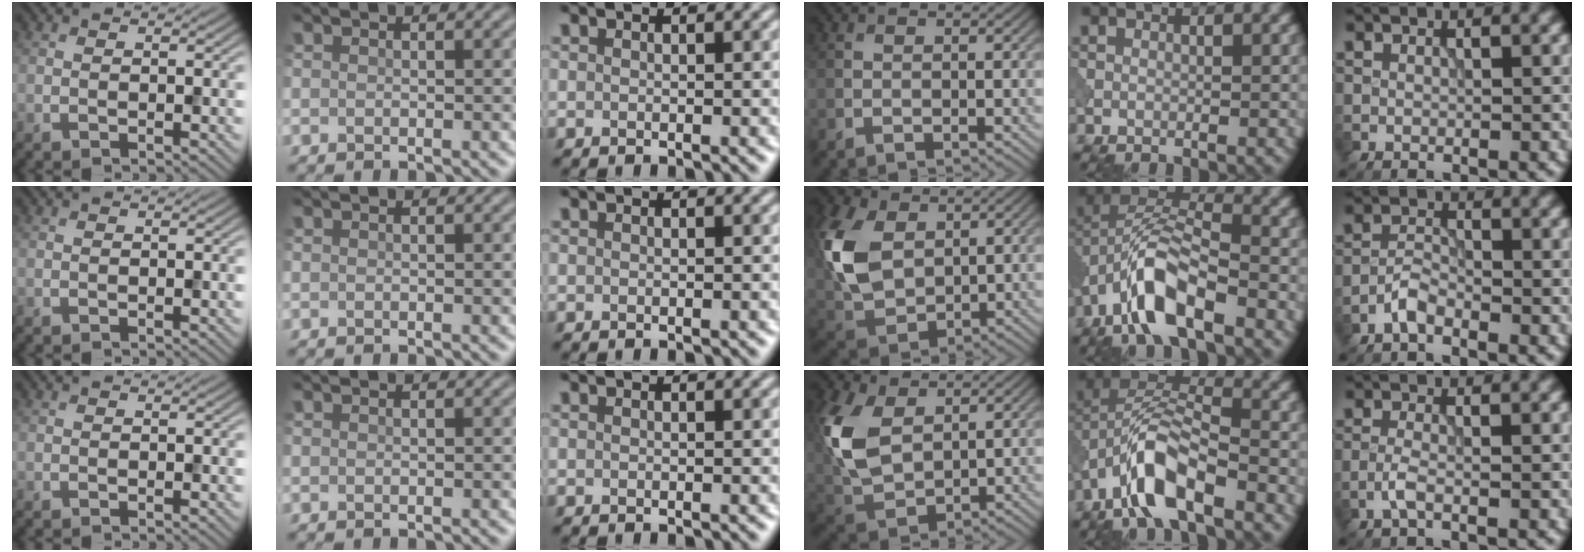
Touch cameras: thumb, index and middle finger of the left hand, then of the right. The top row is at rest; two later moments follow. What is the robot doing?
{"motion": "wipe", "object": "makeup brush"}